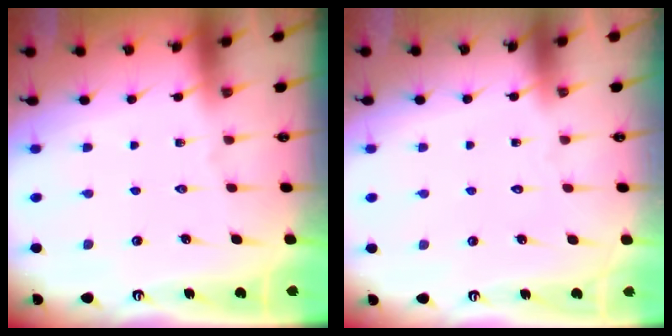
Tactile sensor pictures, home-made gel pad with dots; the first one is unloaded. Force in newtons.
{"total": 1.5, "press": 1.5, "slide": 0.0}